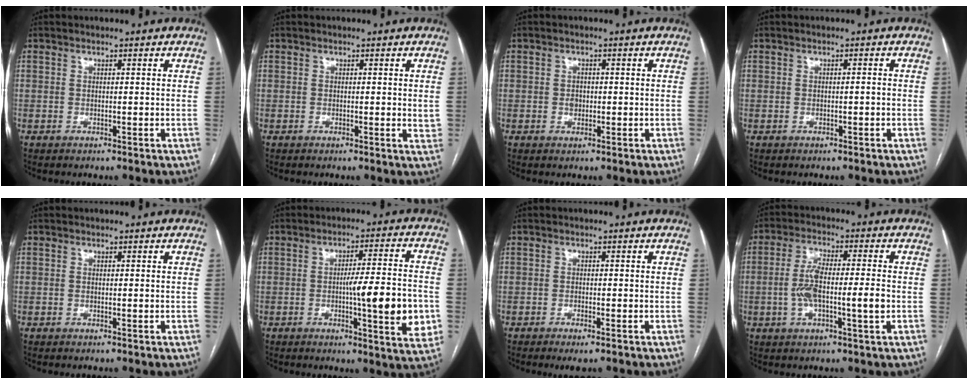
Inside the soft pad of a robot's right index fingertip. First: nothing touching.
{"total": 2.0, "force": [0.2, 0.5, 1.9], "torque": [-0.028, -0.003, 0.003]}
{"total": 1.4, "force": [-0.2, 1.1, 0.8], "torque": [-0.016, 0.004, 0.002]}
{"total": 0.6, "force": [-0.2, 0.1, 0.5], "torque": [-0.009, 0.001, -0.001]}
{"total": 0.0}
{"total": 13.2, "force": [-2.2, 1.1, 12.9], "torque": [-0.179, -0.003, -0.028]}
{"total": 2.4, "force": [-1.6, 0.6, 1.6], "torque": [-0.023, -0.004, -0.020]}
{"total": 8.5, "force": [-1.3, 1.2, 8.3], "torque": [-0.164, 0.015, -0.023]}